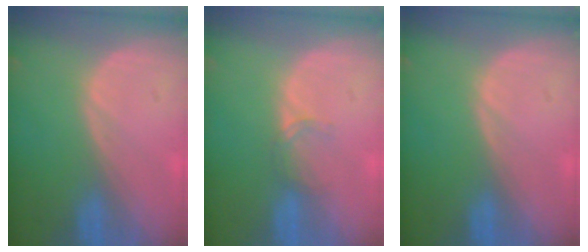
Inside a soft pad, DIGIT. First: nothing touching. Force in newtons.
{"total": 1.5, "press": 1.5, "slide": 0.2}
{"total": 0.0}